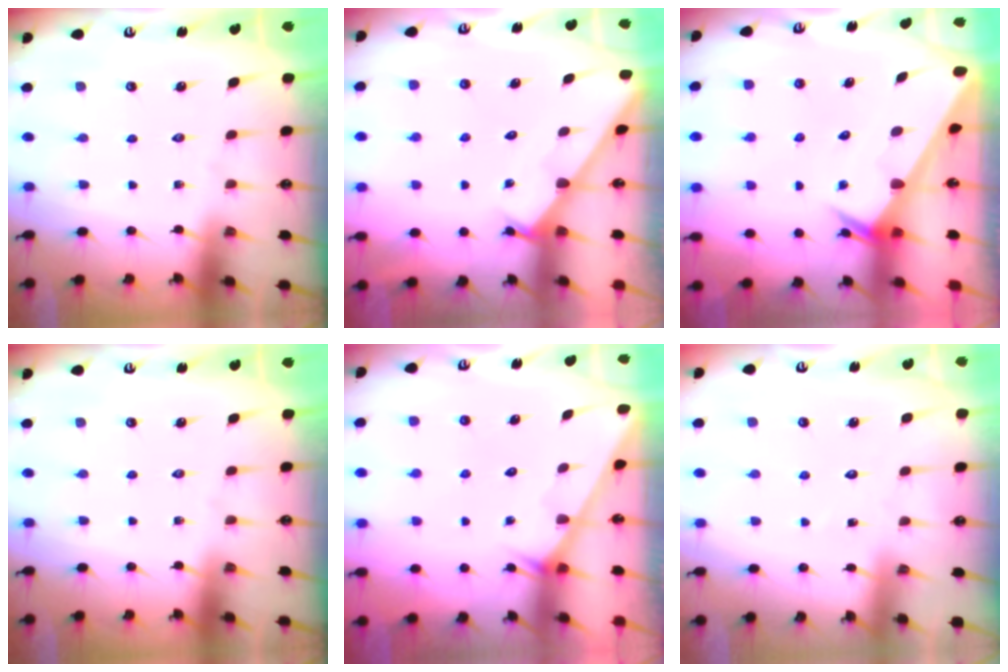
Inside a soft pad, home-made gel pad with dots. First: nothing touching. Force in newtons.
{"total": 2.7, "press": 2.7, "slide": 0.2}
{"total": 2.4, "press": 2.4, "slide": 0.0}
{"total": 0.0}
{"total": 1.6, "press": 1.6, "slide": 0.1}
{"total": 4.3, "press": 4.3, "slide": 0.4}